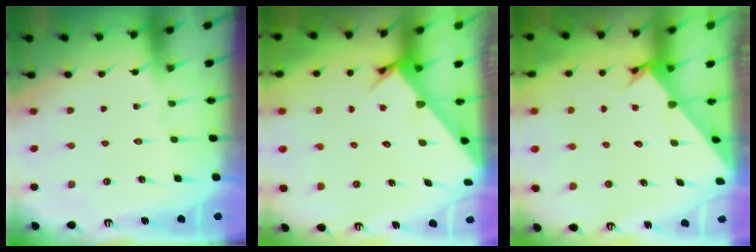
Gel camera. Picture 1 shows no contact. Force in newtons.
{"total": 3.2, "press": 3.2, "slide": 0.2}
{"total": 2.3, "press": 2.3, "slide": 0.0}